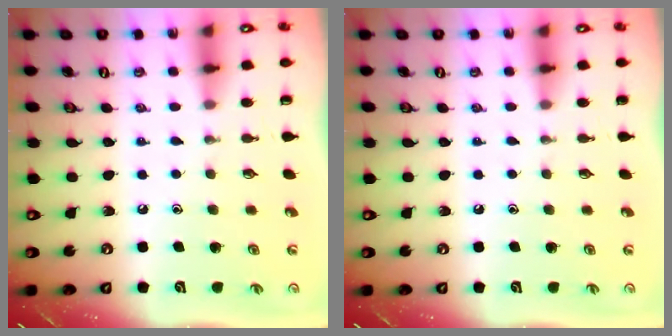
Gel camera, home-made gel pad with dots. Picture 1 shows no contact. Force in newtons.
{"total": 0.0}